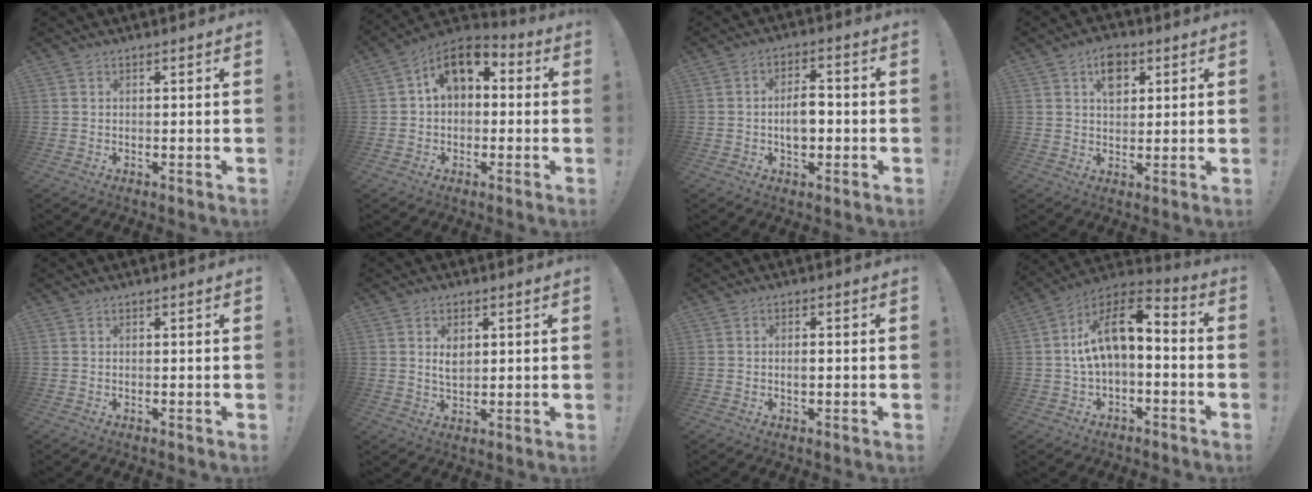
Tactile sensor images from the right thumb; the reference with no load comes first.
{"total": 9.9, "force": [3.4, 6.7, 6.5], "torque": [-0.095, -0.003, 0.066]}
{"total": 6.8, "force": [-0.8, 4.1, 5.3], "torque": [-0.084, 0.005, -0.020]}
{"total": 7.1, "force": [3.3, 4.7, 4.2], "torque": [-0.053, -0.001, 0.057]}
{"total": 0.0}
{"total": 4.4, "force": [1.7, 2.8, 3.0], "torque": [-0.040, -0.003, 0.027]}
{"total": 1.4, "force": [0.0, 0.6, 1.3], "torque": [-0.017, 0.001, -0.003]}
{"total": 13.0, "force": [1.5, 6.2, 11.4], "torque": [-0.188, 0.002, 0.027]}